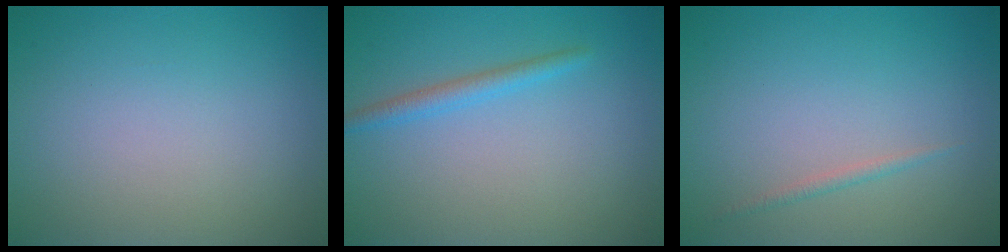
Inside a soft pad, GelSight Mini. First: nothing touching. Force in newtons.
{"total": 1.7, "press": 1.7, "slide": 0.1}
{"total": 0.7, "press": 0.7, "slide": 0.1}